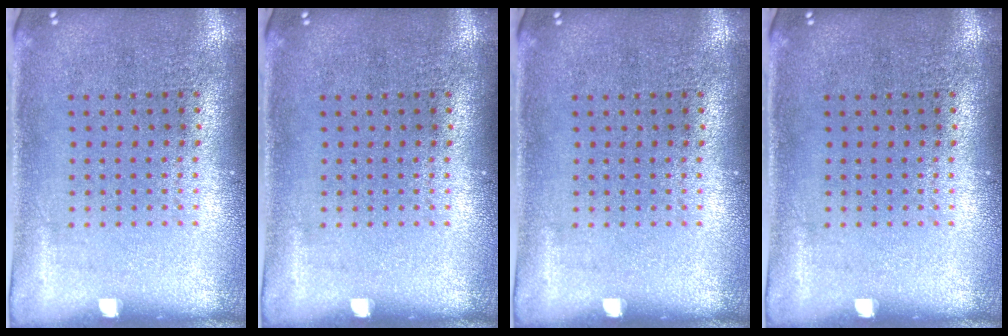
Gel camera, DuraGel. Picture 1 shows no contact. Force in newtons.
{"total": 0.0}
{"total": 0.0}
{"total": 0.0}